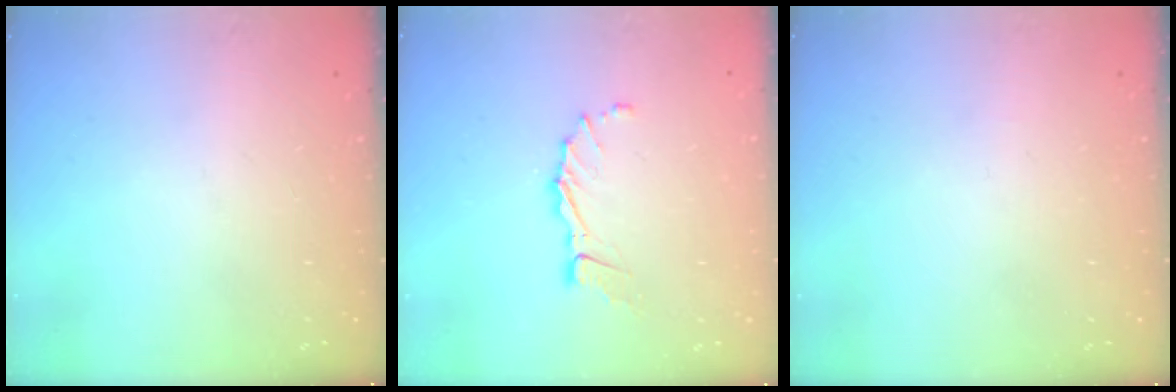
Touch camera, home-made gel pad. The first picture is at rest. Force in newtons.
{"total": 7.0, "press": 7.0, "slide": 0.5}
{"total": 0.0}